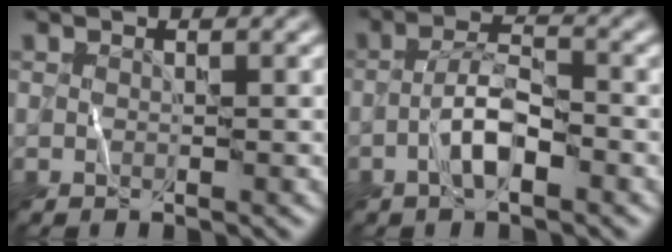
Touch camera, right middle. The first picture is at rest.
{"total": 3.3, "force": [-1.6, 0.9, 2.8], "torque": [-0.052, 0.012, -0.037]}